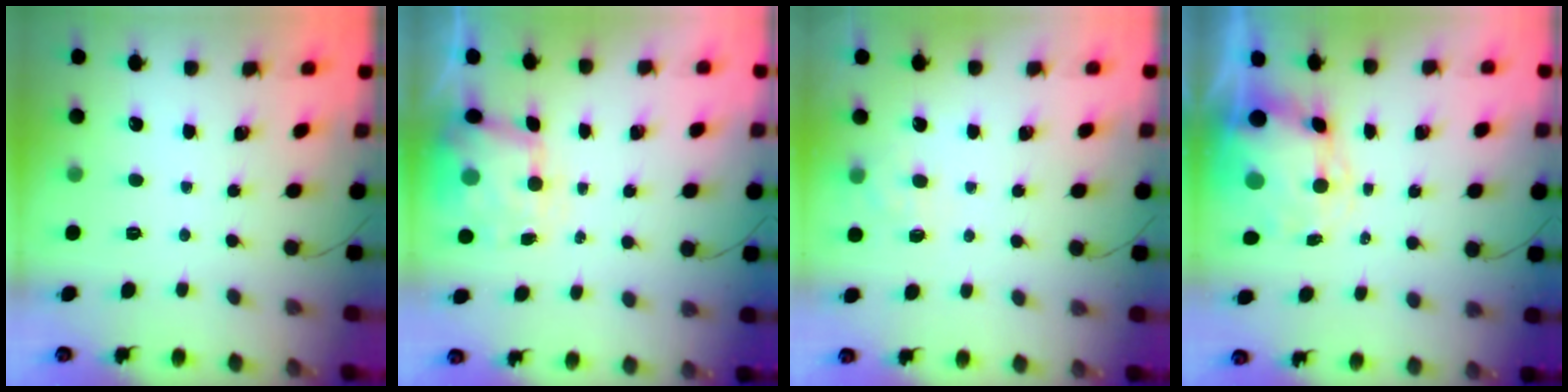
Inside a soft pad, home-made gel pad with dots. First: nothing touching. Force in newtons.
{"total": 6.6, "press": 6.4, "slide": 1.4}
{"total": 6.8, "press": 6.6, "slide": 1.5}
{"total": 7.2, "press": 6.9, "slide": 2.2}